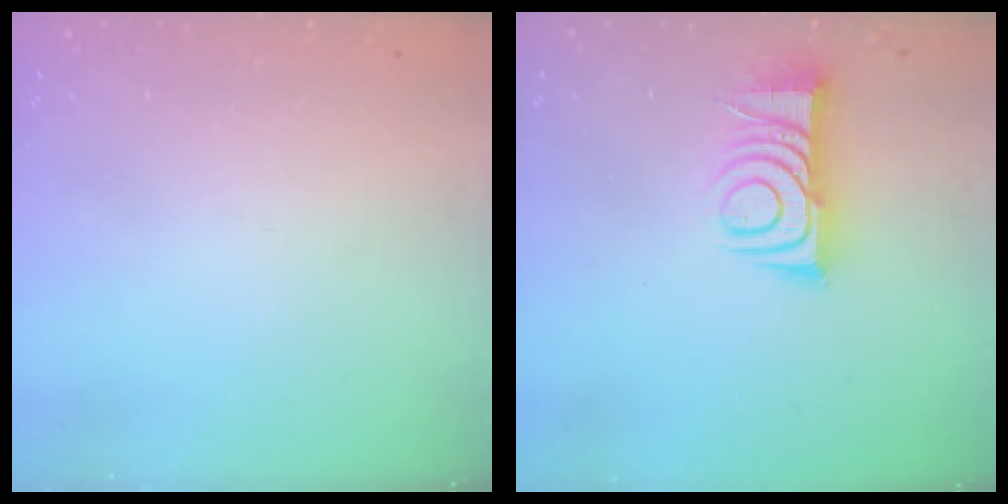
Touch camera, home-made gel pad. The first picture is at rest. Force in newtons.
{"total": 9.3, "press": 9.3, "slide": 0.6}